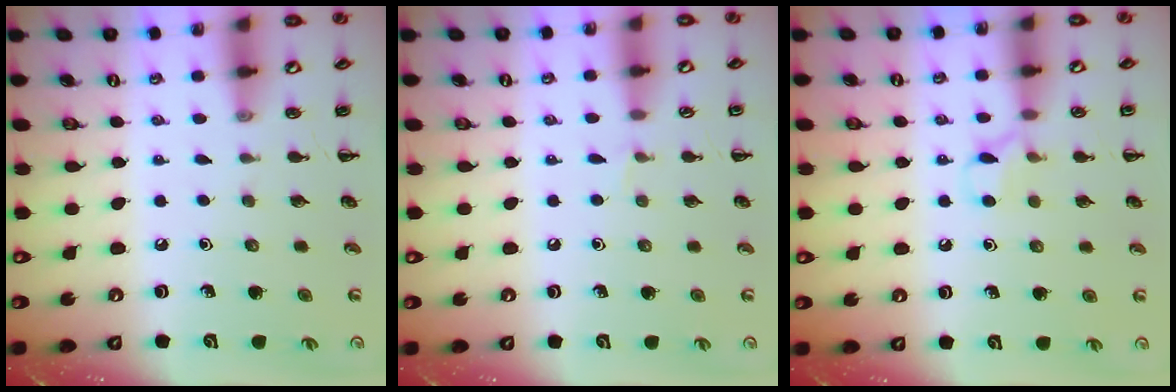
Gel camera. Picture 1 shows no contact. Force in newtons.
{"total": 3.1, "press": 2.9, "slide": 1.1}
{"total": 5.5, "press": 5.4, "slide": 1.3}